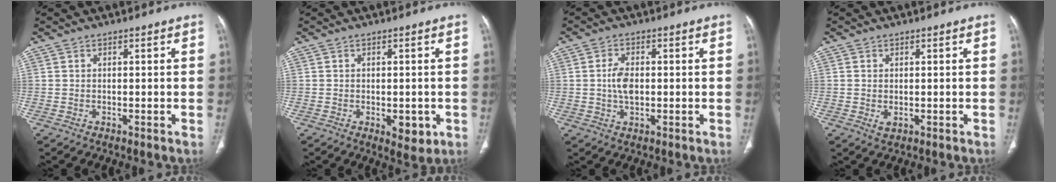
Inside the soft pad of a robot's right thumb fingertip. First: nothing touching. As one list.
[{"total": 4.5, "force": [-1.2, 2.4, 3.6], "torque": [-0.031, -0.004, -0.007]}, {"total": 4.4, "force": [0.0, 2.5, 3.6], "torque": [-0.071, 0.004, 0.000]}, {"total": 1.4, "force": [-0.1, 0.9, 1.1], "torque": [-0.022, -0.004, 0.001]}]